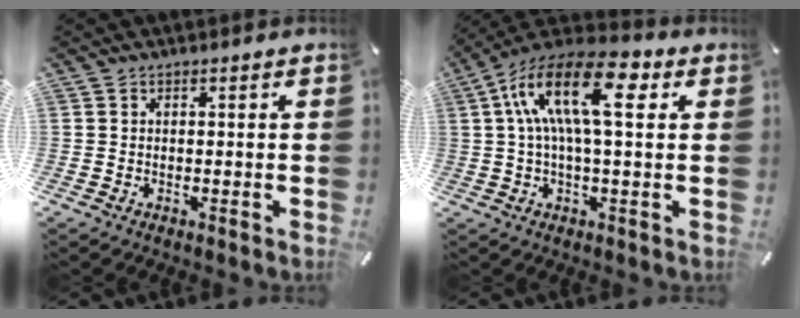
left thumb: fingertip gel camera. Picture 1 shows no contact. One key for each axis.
{"total": 16.1, "fx": 4.4, "fy": 6.1, "fz": 14.3, "tx": -0.289, "ty": -0.011, "tz": 0.071}